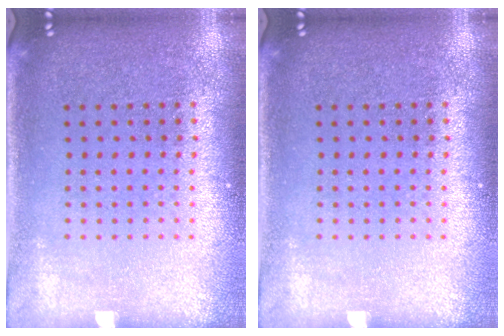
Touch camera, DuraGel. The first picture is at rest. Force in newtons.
{"total": 0.0}